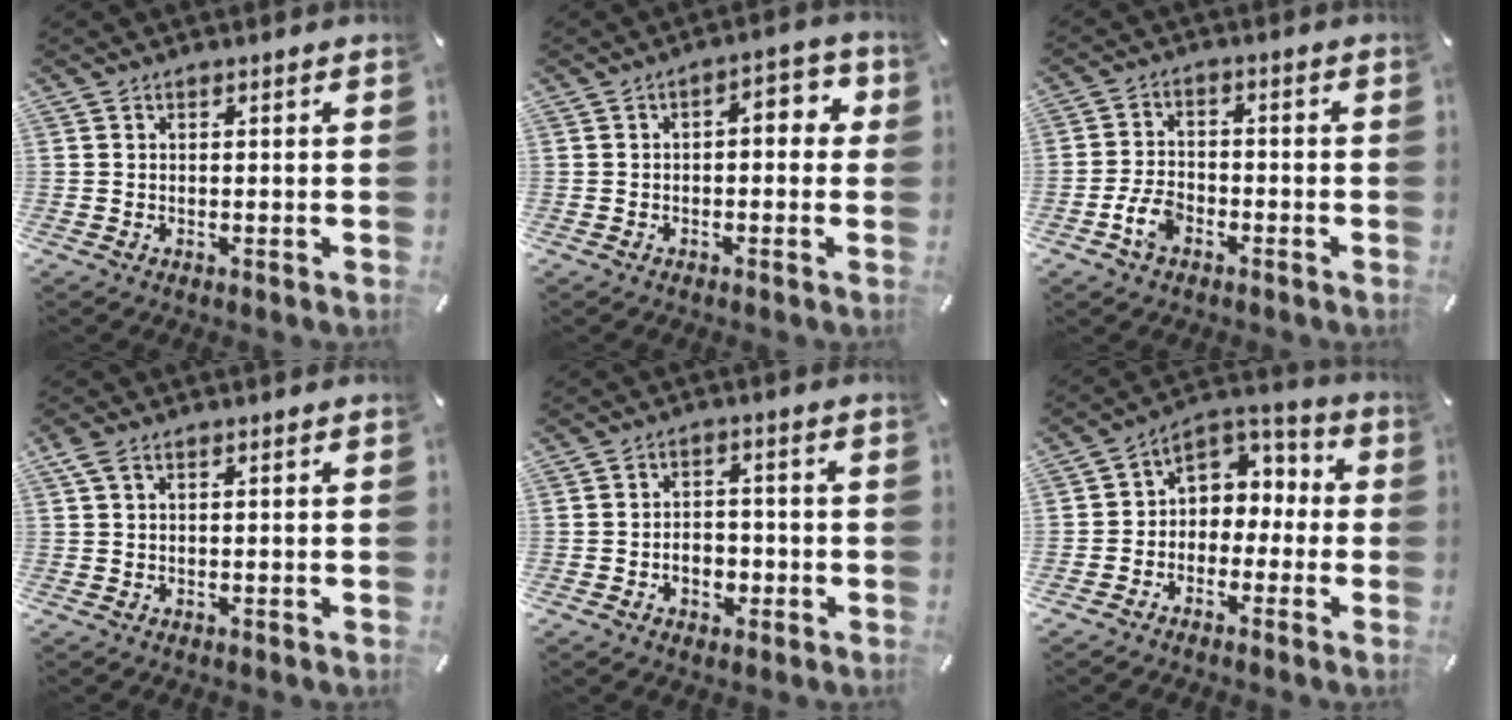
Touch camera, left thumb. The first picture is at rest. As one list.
[{"total": 5.0, "force": [-0.6, 2.8, 4.1], "torque": [-0.057, 0.007, -0.022]}, {"total": 6.1, "force": [-3.1, 4.0, 3.3], "torque": [-0.069, 0.014, -0.057]}, {"total": 2.2, "force": [0.7, 1.0, 1.8], "torque": [-0.038, 0.003, 0.011]}, {"total": 4.9, "force": [-1.6, 4.0, 2.4], "torque": [-0.043, 0.010, -0.028]}, {"total": 6.0, "force": [-0.6, 5.9, 0.8], "torque": [-0.017, 0.002, -0.009]}]